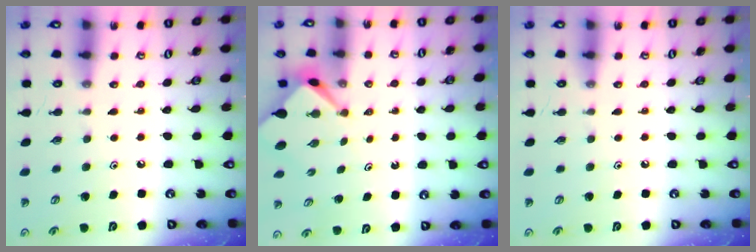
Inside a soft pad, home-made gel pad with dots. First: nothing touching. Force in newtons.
{"total": 2.7, "press": 2.7, "slide": 0.3}
{"total": 0.0}